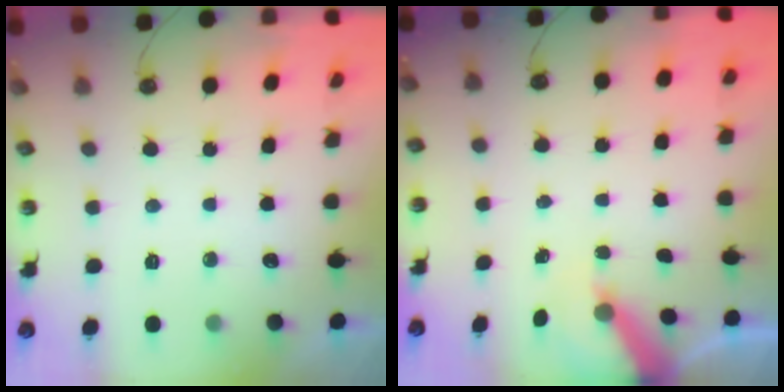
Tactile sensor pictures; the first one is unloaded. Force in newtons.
{"total": 6.9, "press": 6.9, "slide": 0.2}